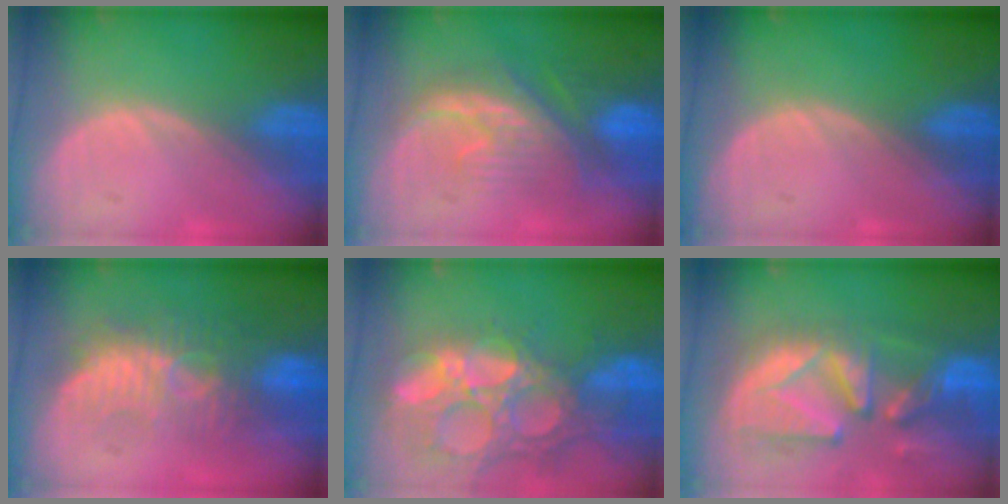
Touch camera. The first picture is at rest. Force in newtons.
{"total": 9.4, "press": 8.8, "slide": 3.5}
{"total": 0.0}
{"total": 9.1, "press": 8.5, "slide": 3.3}
{"total": 14.9, "press": 12.3, "slide": 8.3}
{"total": 12.1, "press": 11.0, "slide": 5.1}